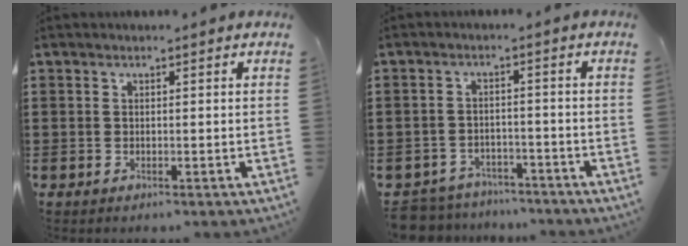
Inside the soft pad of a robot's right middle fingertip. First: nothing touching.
{"total": 4.7, "force": [-4.6, 0.9, -0.2], "torque": [-0.015, 0.005, -0.102]}